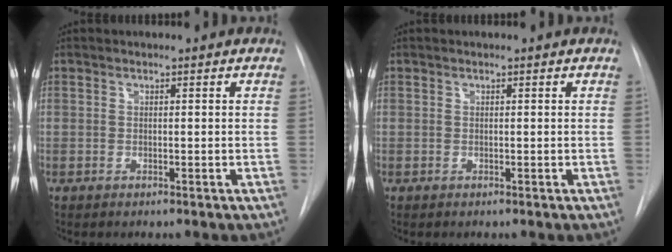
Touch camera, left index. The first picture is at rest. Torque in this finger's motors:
{"motor_torque": [0.00, 0.00, 0.00, 0.00]}